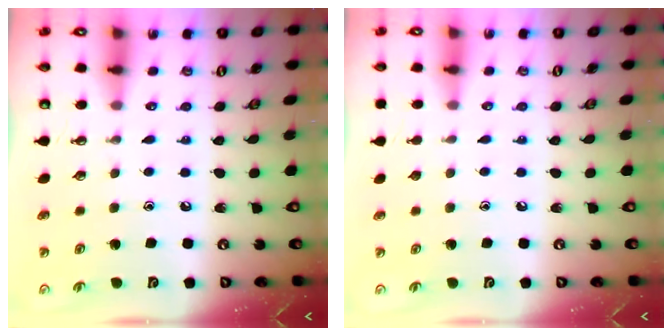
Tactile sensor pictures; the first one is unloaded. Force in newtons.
{"total": 0.0}